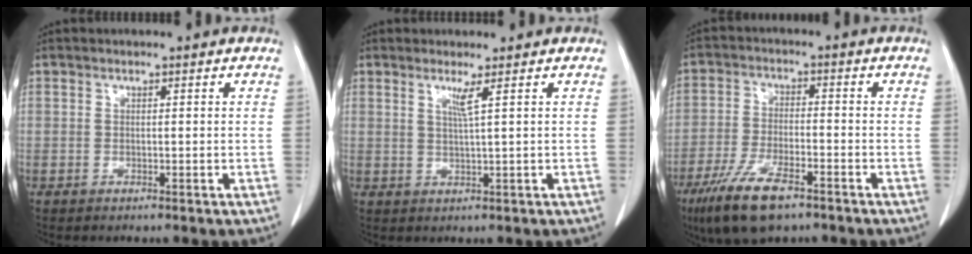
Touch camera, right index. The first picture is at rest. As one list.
[{"total": 2.1, "force": [1.0, -0.7, 1.7], "torque": [-0.037, -0.011, 0.024]}, {"total": 10.5, "force": [-6.9, 2.9, 7.4], "torque": [-0.147, -0.019, -0.120]}]